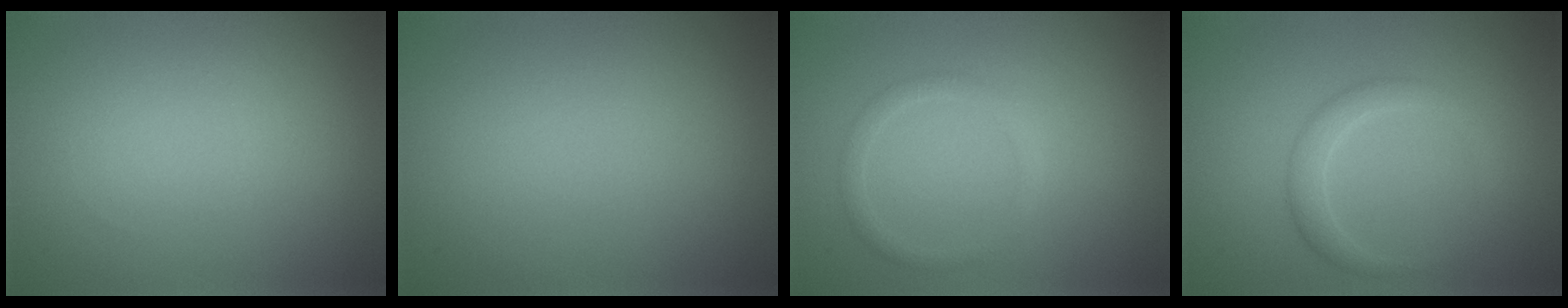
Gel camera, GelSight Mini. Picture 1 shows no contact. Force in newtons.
{"total": 0.0}
{"total": 1.3, "press": 1.3, "slide": 0.1}
{"total": 2.1, "press": 2.1, "slide": 0.1}